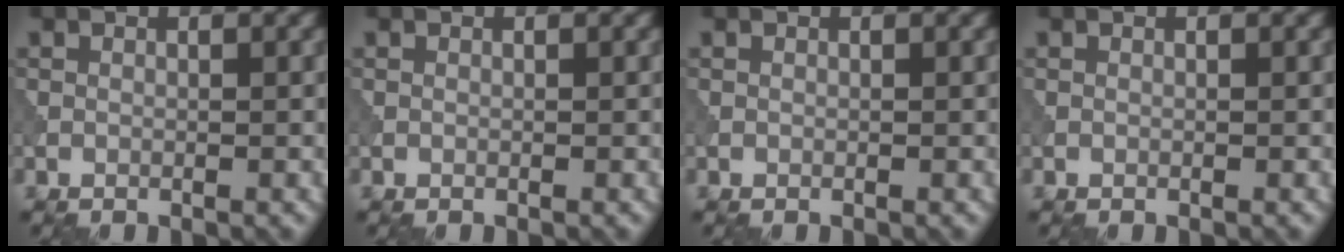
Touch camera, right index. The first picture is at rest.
{"total": 0.0}
{"total": 0.0}
{"total": 0.0}